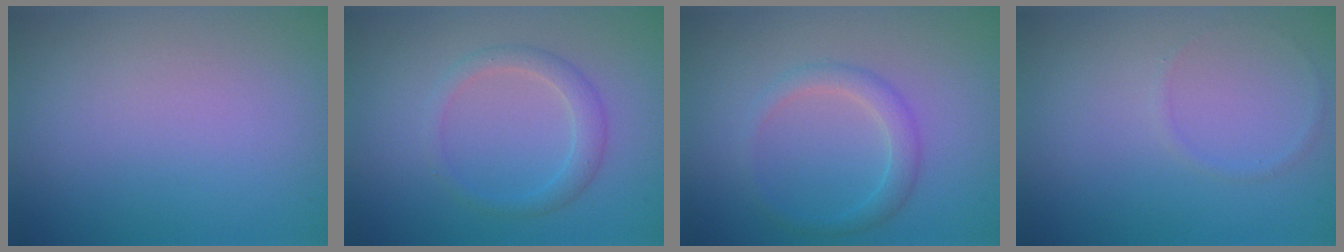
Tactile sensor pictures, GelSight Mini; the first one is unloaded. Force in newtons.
{"total": 2.0, "press": 2.0, "slide": 0.1}
{"total": 2.1, "press": 2.1, "slide": 0.1}
{"total": 0.6, "press": 0.6, "slide": 0.1}